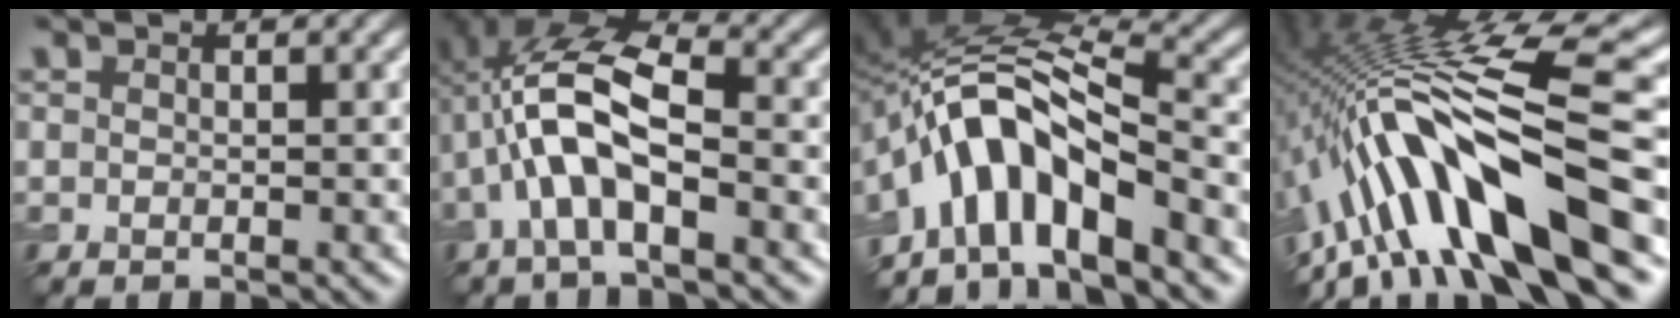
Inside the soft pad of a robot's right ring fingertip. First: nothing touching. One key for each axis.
{"total": 8.2, "fx": -1.8, "fy": 3.2, "fz": 7.4, "tx": -0.148, "ty": 0.025, "tz": -0.042}
{"total": 9.2, "fx": -5.1, "fy": 3.3, "fz": 6.9, "tx": -0.106, "ty": 0.023, "tz": -0.105}
{"total": 13.9, "fx": -4.6, "fy": 3.1, "fz": 12.8, "tx": -0.218, "ty": 0.030, "tz": -0.075}